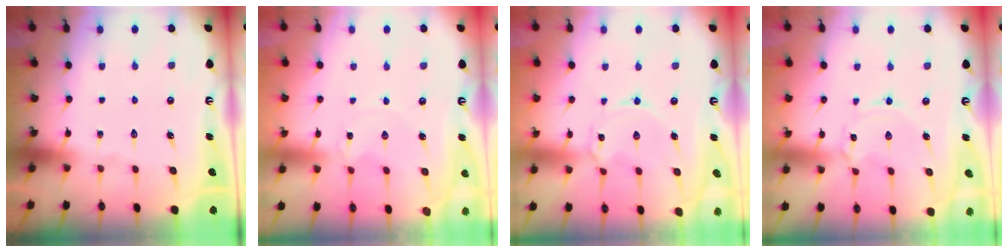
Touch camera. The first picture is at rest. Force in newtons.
{"total": 0.0}
{"total": 2.3, "press": 2.3, "slide": 0.4}
{"total": 0.9, "press": 0.9, "slide": 0.1}